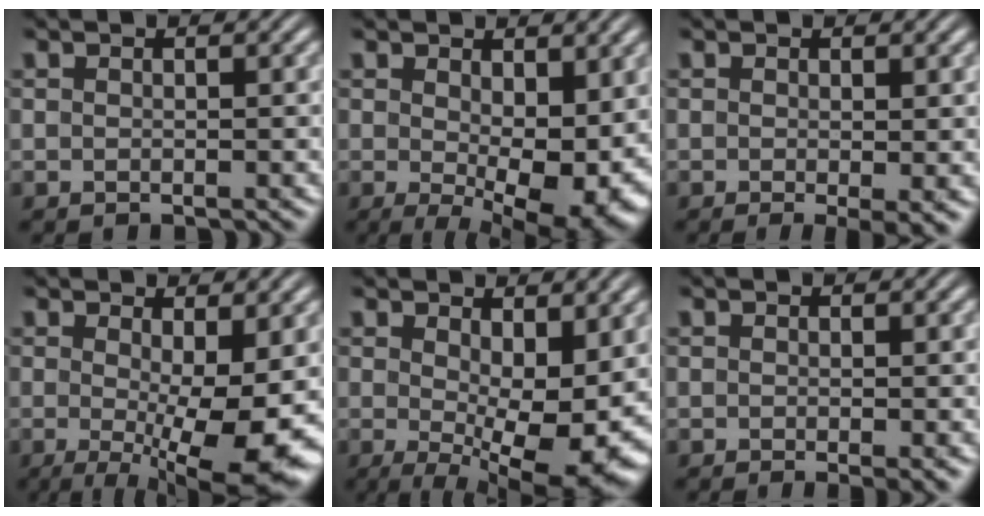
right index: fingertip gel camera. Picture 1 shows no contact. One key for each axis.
{"total": 6.9, "fx": -0.9, "fy": 2.3, "fz": 6.5, "tx": -0.089, "ty": -0.041, "tz": 0.005}
{"total": 2.3, "fx": -1.0, "fy": 0.4, "fz": 2.1, "tx": -0.023, "ty": -0.013, "tz": -0.009}
{"total": 8.6, "fx": -1.2, "fy": 2.4, "fz": 8.1, "tx": -0.105, "ty": -0.028, "tz": -0.007}
{"total": 8.5, "fx": -0.5, "fy": 2.8, "fz": 8.1, "tx": -0.101, "ty": -0.034, "tz": 0.011}
{"total": 1.3, "fx": -0.5, "fy": 0.1, "fz": 1.2, "tx": -0.010, "ty": -0.003, "tz": -0.006}